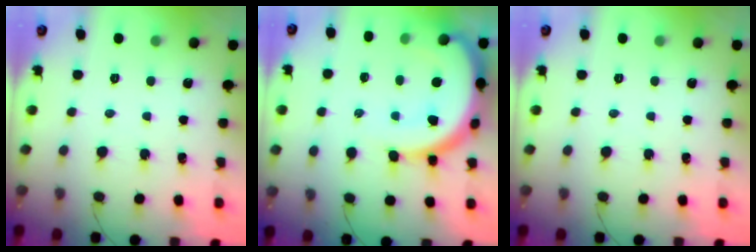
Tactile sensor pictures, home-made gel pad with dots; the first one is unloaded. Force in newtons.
{"total": 16.4, "press": 16.4, "slide": 1.5}
{"total": 0.0}